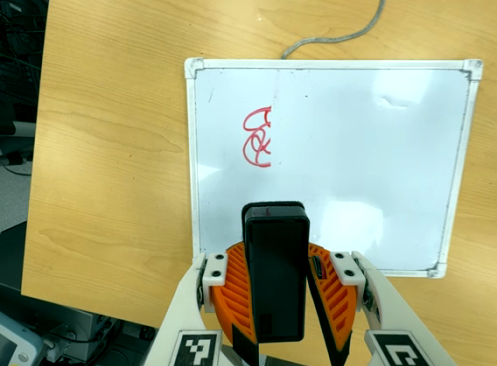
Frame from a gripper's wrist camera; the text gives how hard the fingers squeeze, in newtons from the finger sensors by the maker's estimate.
{"total": 9.5, "left": 9.1, "right": 9.9}